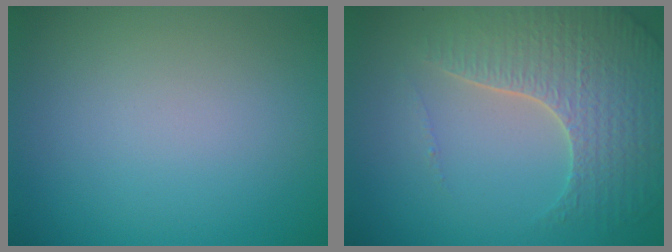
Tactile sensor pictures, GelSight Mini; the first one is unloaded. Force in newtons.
{"total": 5.0, "press": 4.4, "slide": 2.3}